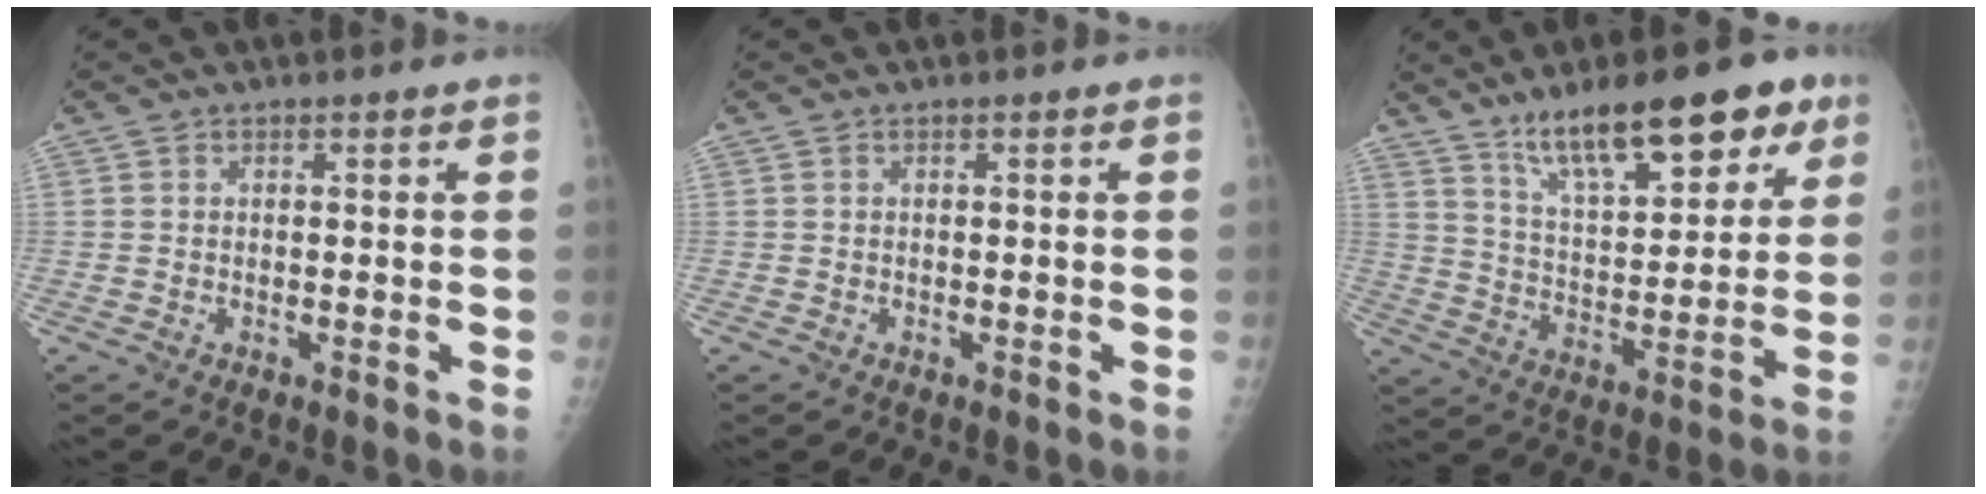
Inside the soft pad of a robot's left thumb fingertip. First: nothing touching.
{"total": 0.0}
{"total": 18.9, "force": [11.9, 6.7, 13.1], "torque": [-0.165, -0.044, 0.199]}